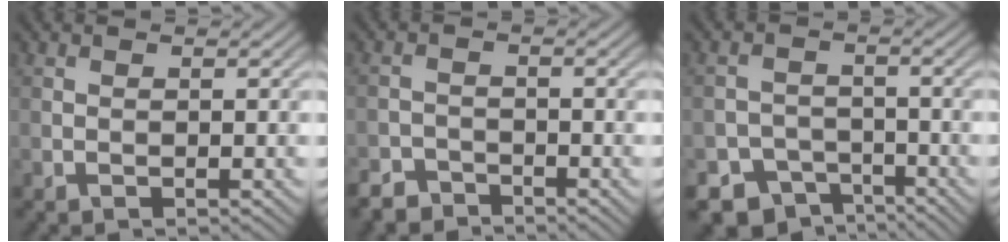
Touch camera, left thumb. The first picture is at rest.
{"total": 3.4, "force": [-3.1, 1.2, 0.6], "torque": [-0.006, -0.002, -0.065]}
{"total": 6.2, "force": [-4.6, 3.8, 1.5], "torque": [-0.020, -0.011, -0.076]}